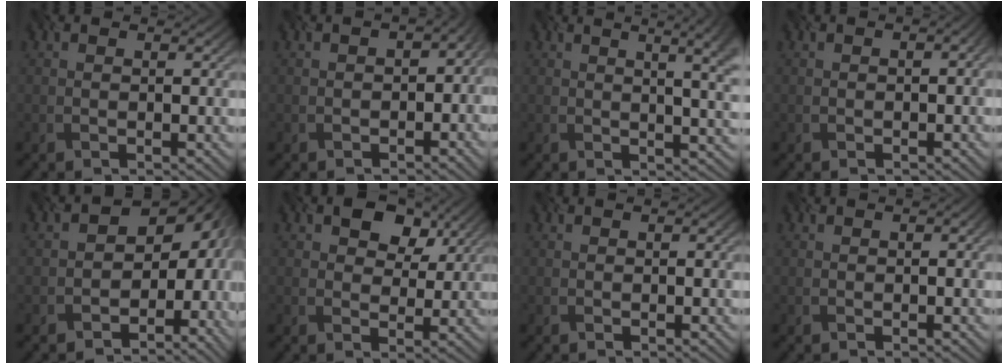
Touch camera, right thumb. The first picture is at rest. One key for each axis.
{"total": 4.2, "fx": -1.6, "fy": 2.2, "fz": 3.1, "tx": -0.026, "ty": -0.005, "tz": -0.006}
{"total": 10.4, "fx": 2.7, "fy": 4.0, "fz": 9.2, "tx": -0.094, "ty": 0.050, "tz": 0.023}
{"total": 2.4, "fx": -0.1, "fy": 1.1, "fz": 2.1, "tx": -0.023, "ty": 0.007, "tz": -0.005}
{"total": 9.7, "fx": -3.0, "fy": 6.4, "fz": 6.5, "tx": -0.074, "ty": -0.013, "tz": -0.046}
{"total": 5.0, "fx": 2.6, "fy": 3.3, "fz": 2.7, "tx": -0.039, "ty": -0.002, "tz": 0.040}
{"total": 0.9, "fx": 0.1, "fy": 0.3, "fz": 0.8, "tx": -0.011, "ty": -0.001, "tz": -0.004}
{"total": 2.1, "fx": 0.2, "fy": 0.8, "fz": 2.0, "tx": -0.018, "ty": 0.002, "tz": -0.003}